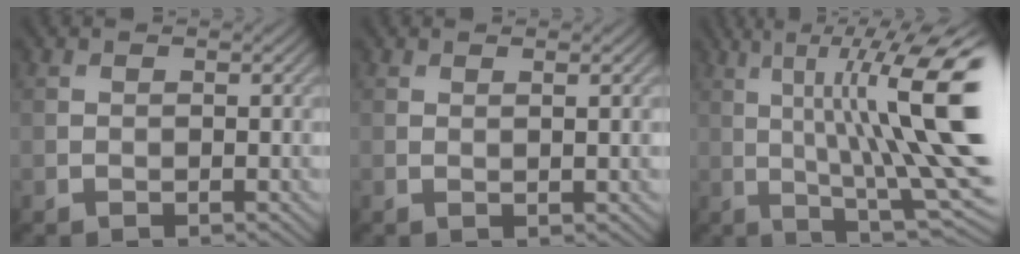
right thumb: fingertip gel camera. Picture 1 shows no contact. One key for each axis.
{"total": 1.6, "fx": 0.6, "fy": 0.0, "fz": 1.5, "tx": -0.018, "ty": 0.005, "tz": 0.008}
{"total": 17.2, "fx": 3.0, "fy": 4.0, "fz": 16.5, "tx": -0.249, "ty": 0.027, "tz": 0.060}